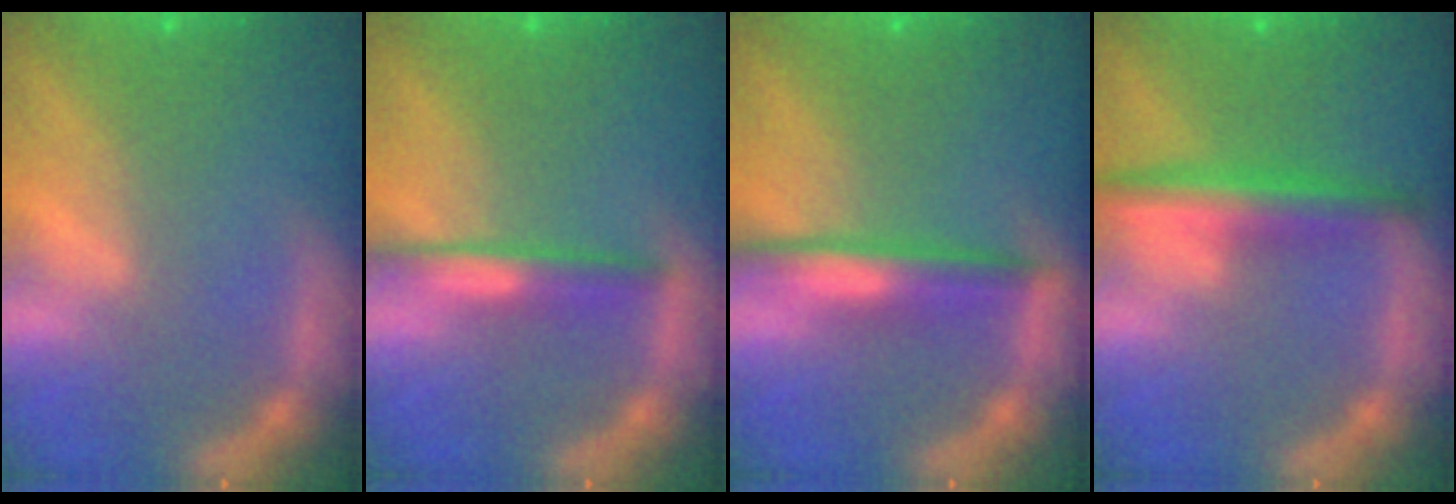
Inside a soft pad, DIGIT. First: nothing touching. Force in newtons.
{"total": 3.0}
{"total": 4.0}
{"total": 4.0}